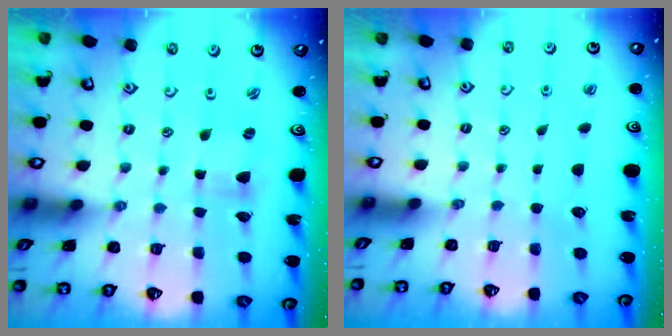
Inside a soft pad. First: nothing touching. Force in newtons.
{"total": 0.0}